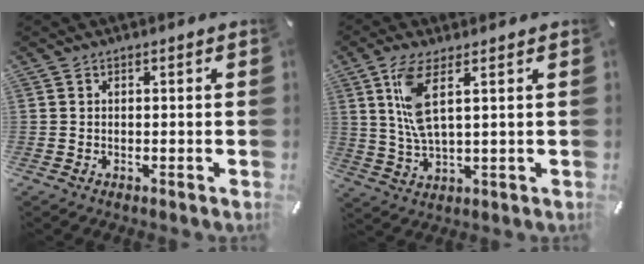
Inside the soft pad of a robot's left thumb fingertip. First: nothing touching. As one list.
[{"total": 9.3, "force": [3.3, 3.0, 8.1], "torque": [-0.184, -0.004, 0.054]}]